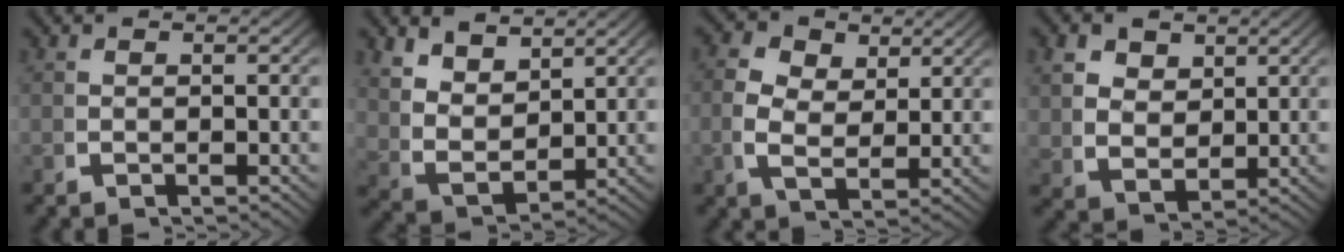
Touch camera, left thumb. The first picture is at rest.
{"total": 5.5, "force": [1.9, 3.7, 3.7], "torque": [-0.096, -0.020, 0.047]}
{"total": 4.7, "force": [1.4, 3.3, 3.0], "torque": [-0.070, -0.022, 0.033]}
{"total": 5.0, "force": [1.8, 3.7, 2.7], "torque": [-0.061, -0.024, 0.046]}